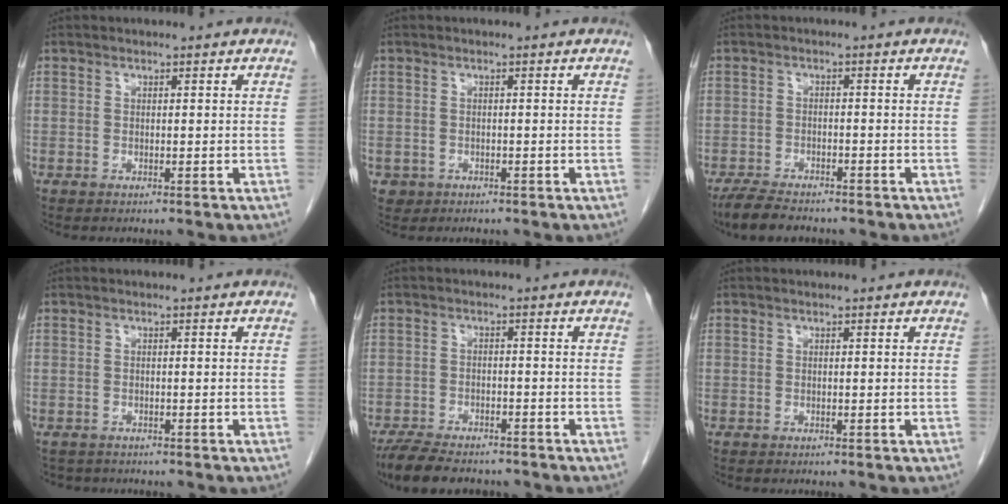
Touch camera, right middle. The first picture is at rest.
{"total": 1.6, "force": [-0.7, 1.4, 0.1], "torque": [-0.004, 0.005, -0.006]}
{"total": 5.8, "force": [-5.0, 1.6, 2.4], "torque": [-0.046, -0.013, -0.085]}
{"total": 2.7, "force": [-2.4, 1.2, 0.2], "torque": [-0.009, -0.002, -0.034]}
{"total": 9.5, "force": [-8.0, 2.9, 4.1], "torque": [-0.068, -0.013, -0.125]}
{"total": 0.0}